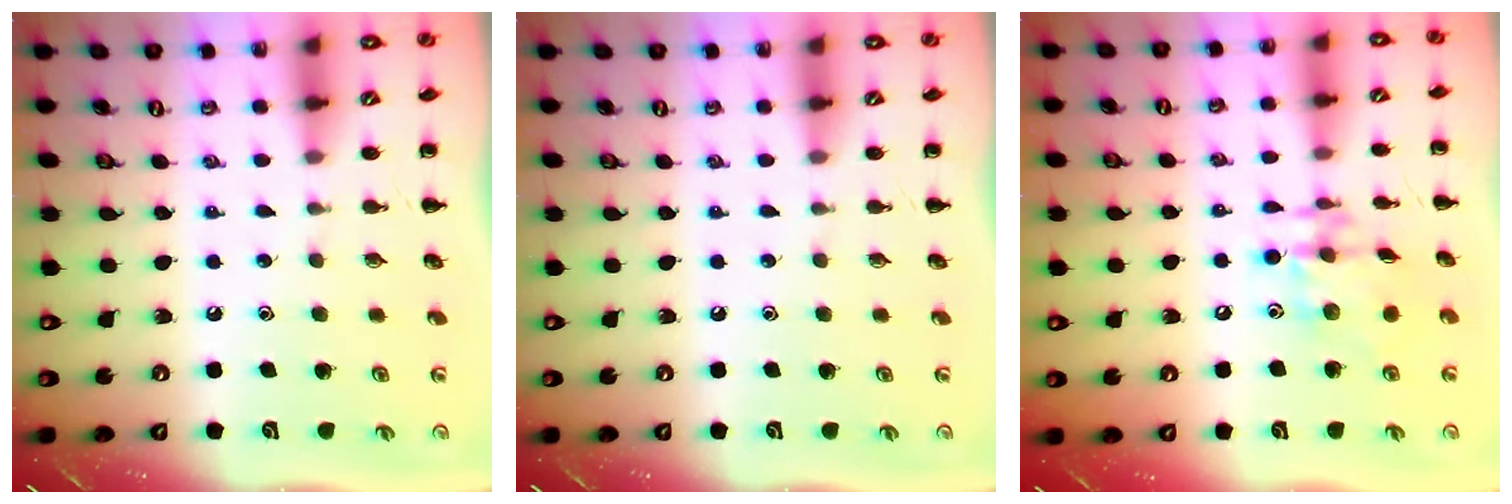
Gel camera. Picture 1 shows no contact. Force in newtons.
{"total": 0.0}
{"total": 13.0, "press": 13.0, "slide": 1.6}